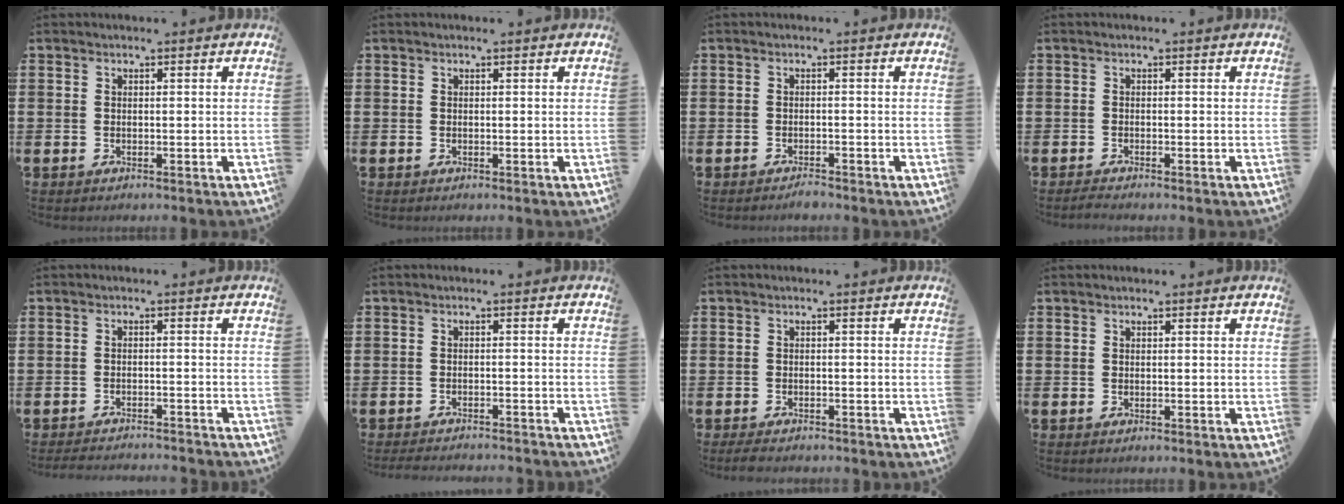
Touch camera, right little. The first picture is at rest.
{"total": 0.0}
{"total": 1.2, "force": [-1.1, 0.1, 0.2], "torque": [-0.007, 0.000, -0.023]}
{"total": 0.8, "force": [-0.7, 0.0, 0.5], "torque": [-0.008, -0.002, -0.014]}
{"total": 2.0, "force": [-2.0, -0.1, 0.2], "torque": [-0.003, 0.002, -0.040]}
{"total": 1.7, "force": [-1.6, -0.1, 0.2], "torque": [-0.004, 0.002, -0.033]}
{"total": 1.2, "force": [-1.1, 0.3, 0.4], "torque": [-0.010, 0.001, -0.023]}
{"total": 0.0}